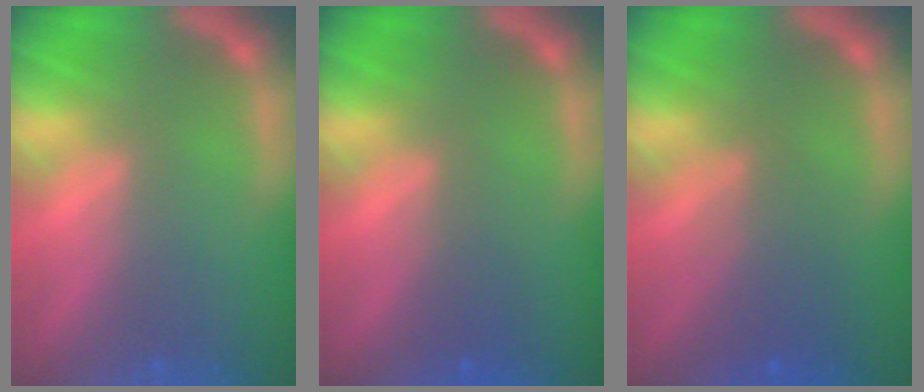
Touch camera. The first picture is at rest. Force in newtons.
{"total": 1.5}
{"total": 3.6}